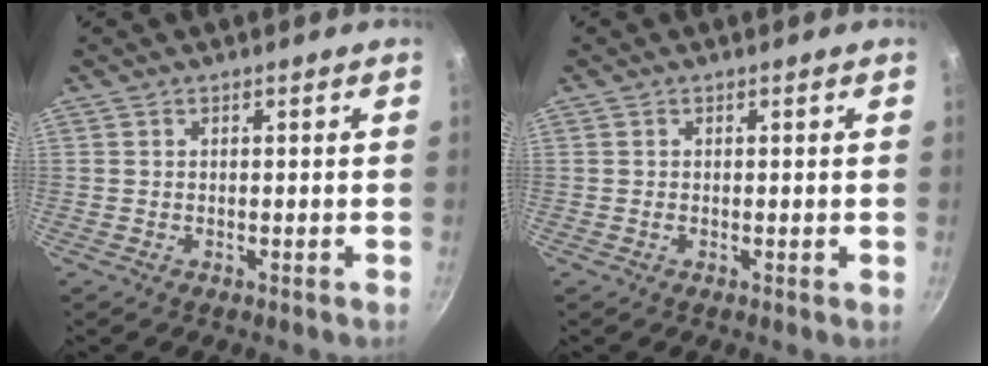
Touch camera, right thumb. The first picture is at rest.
{"total": 0.0}